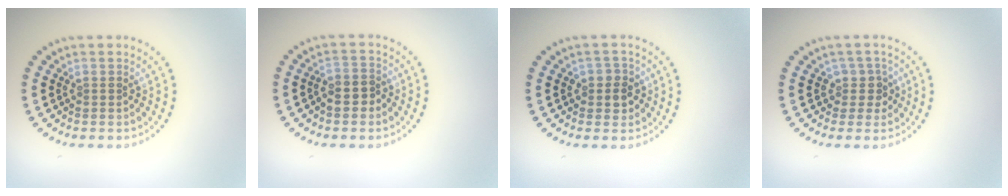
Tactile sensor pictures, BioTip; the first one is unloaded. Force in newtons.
{"total": 1.6, "press": 1.4, "slide": 0.9}
{"total": 2.0, "press": 1.9, "slide": 0.7}
{"total": 1.8, "press": 1.4, "slide": 1.2}